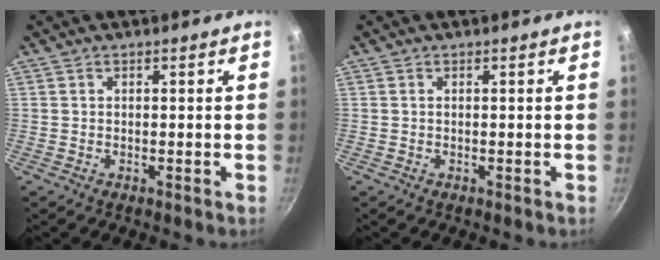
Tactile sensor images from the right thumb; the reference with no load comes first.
{"total": 0.0}